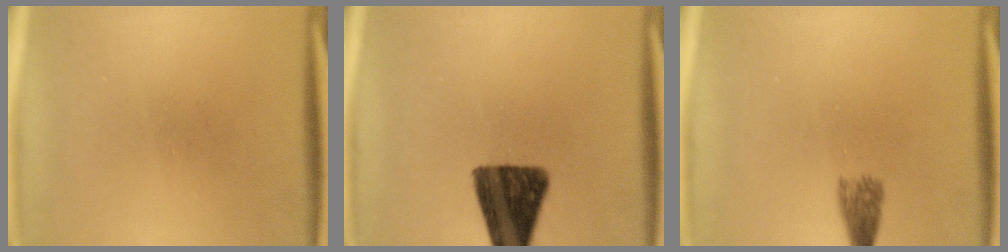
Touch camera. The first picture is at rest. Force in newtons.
{"total": 13.2}
{"total": 2.7}